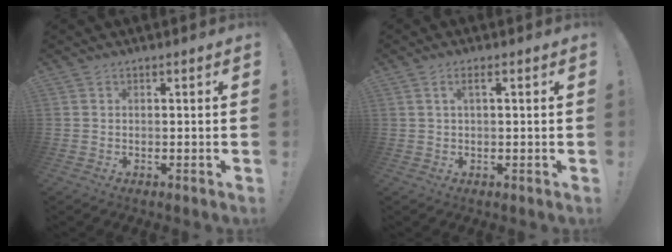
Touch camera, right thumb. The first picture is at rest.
{"total": 2.5, "force": [0.6, 0.5, 2.4], "torque": [-0.046, 0.003, 0.008]}